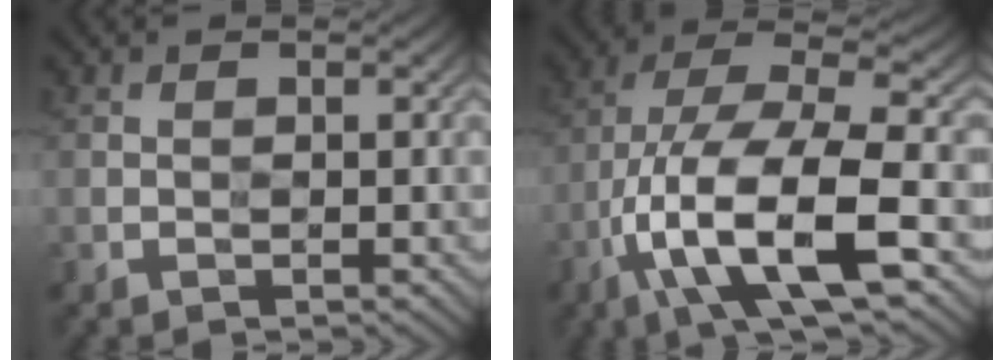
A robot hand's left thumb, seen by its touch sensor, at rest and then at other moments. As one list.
[{"total": 13.9, "force": [-6.1, 4.8, 11.5], "torque": [-0.228, -0.008, -0.110]}]